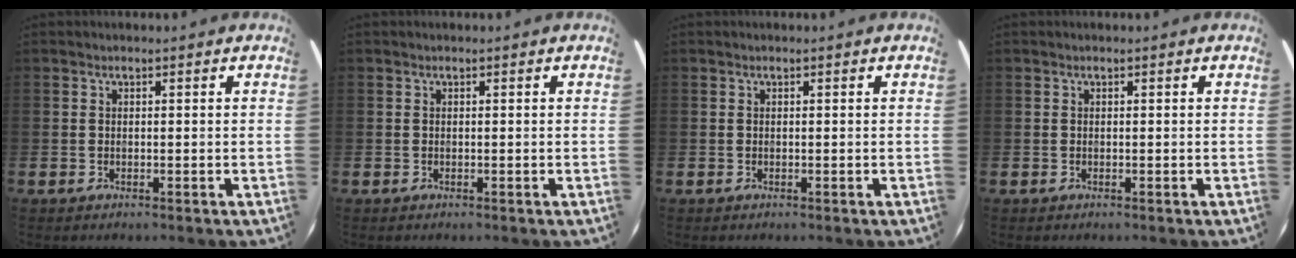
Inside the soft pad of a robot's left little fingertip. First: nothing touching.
{"total": 0.0}
{"total": 0.0}
{"total": 0.0}